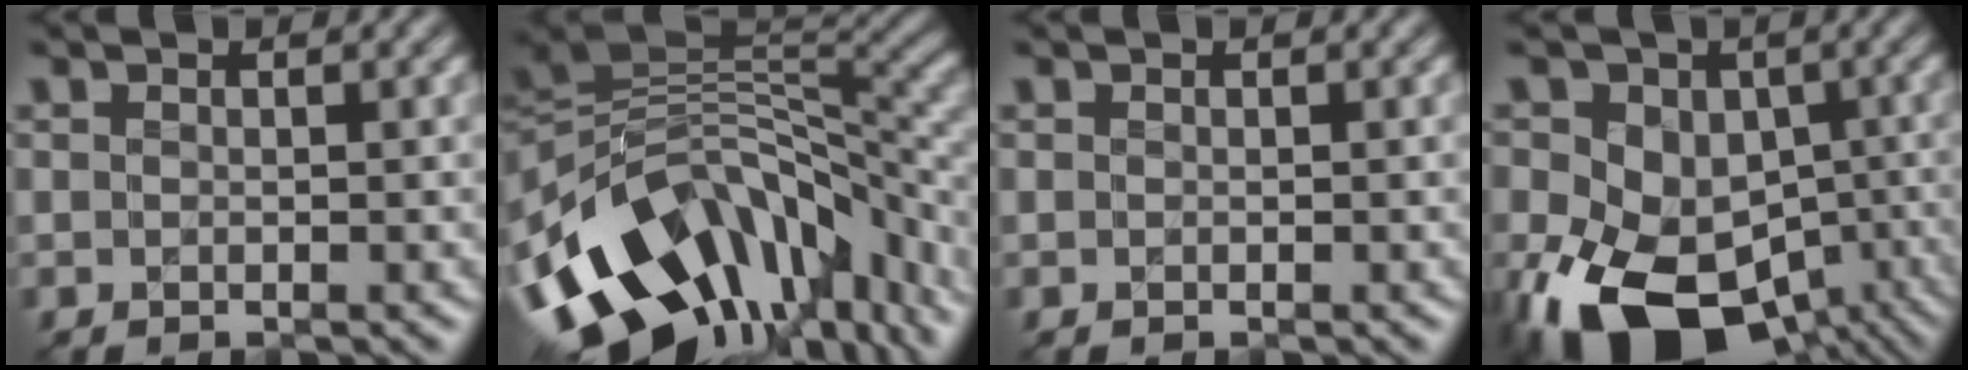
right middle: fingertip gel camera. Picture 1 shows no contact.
{"total": 16.1, "force": [-7.3, 9.2, 11.0], "torque": [-0.205, -0.016, -0.106]}
{"total": 0.0}
{"total": 16.8, "force": [-6.1, 11.9, 10.2], "torque": [-0.202, -0.027, -0.085]}